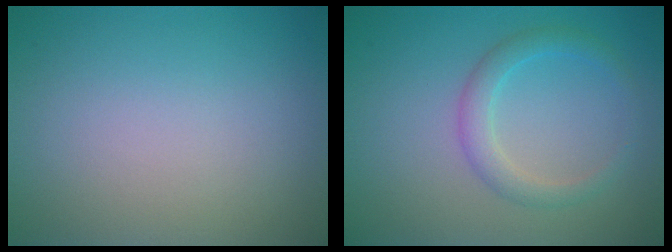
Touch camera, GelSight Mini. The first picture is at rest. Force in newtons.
{"total": 2.4, "press": 2.4, "slide": 0.0}